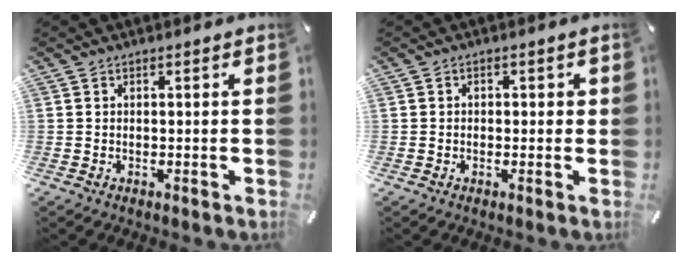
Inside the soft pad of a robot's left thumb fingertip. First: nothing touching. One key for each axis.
{"total": 1.2, "fx": -0.4, "fy": 0.9, "fz": 0.6, "tx": -0.012, "ty": 0.005, "tz": -0.010}